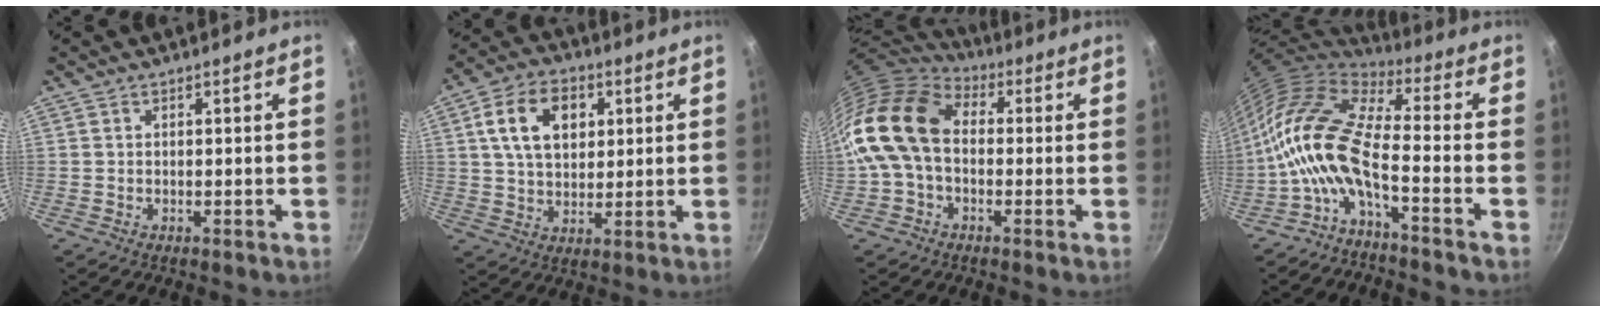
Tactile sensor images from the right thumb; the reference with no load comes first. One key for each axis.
{"total": 12.7, "fx": 3.7, "fy": 8.6, "fz": 8.5, "tx": -0.125, "ty": 0.004, "tz": 0.058}
{"total": 16.9, "fx": 0.3, "fy": 11.7, "fz": 12.1, "tx": -0.220, "ty": 0.033, "tz": -0.012}
{"total": 13.3, "fx": -3.9, "fy": 4.4, "fz": 12.0, "tx": -0.237, "ty": 0.046, "tz": -0.094}